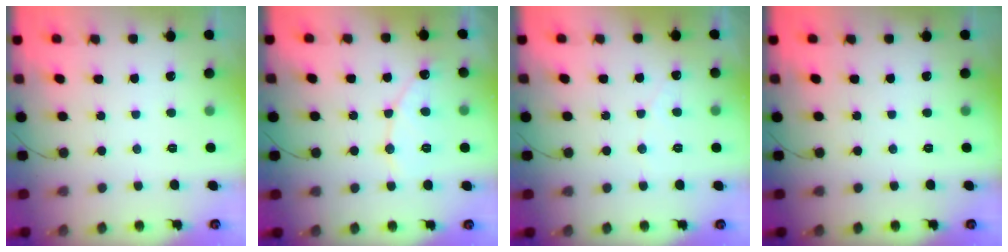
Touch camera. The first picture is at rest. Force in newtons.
{"total": 7.9, "press": 7.9, "slide": 0.5}
{"total": 2.1, "press": 2.1, "slide": 0.1}
{"total": 0.0}